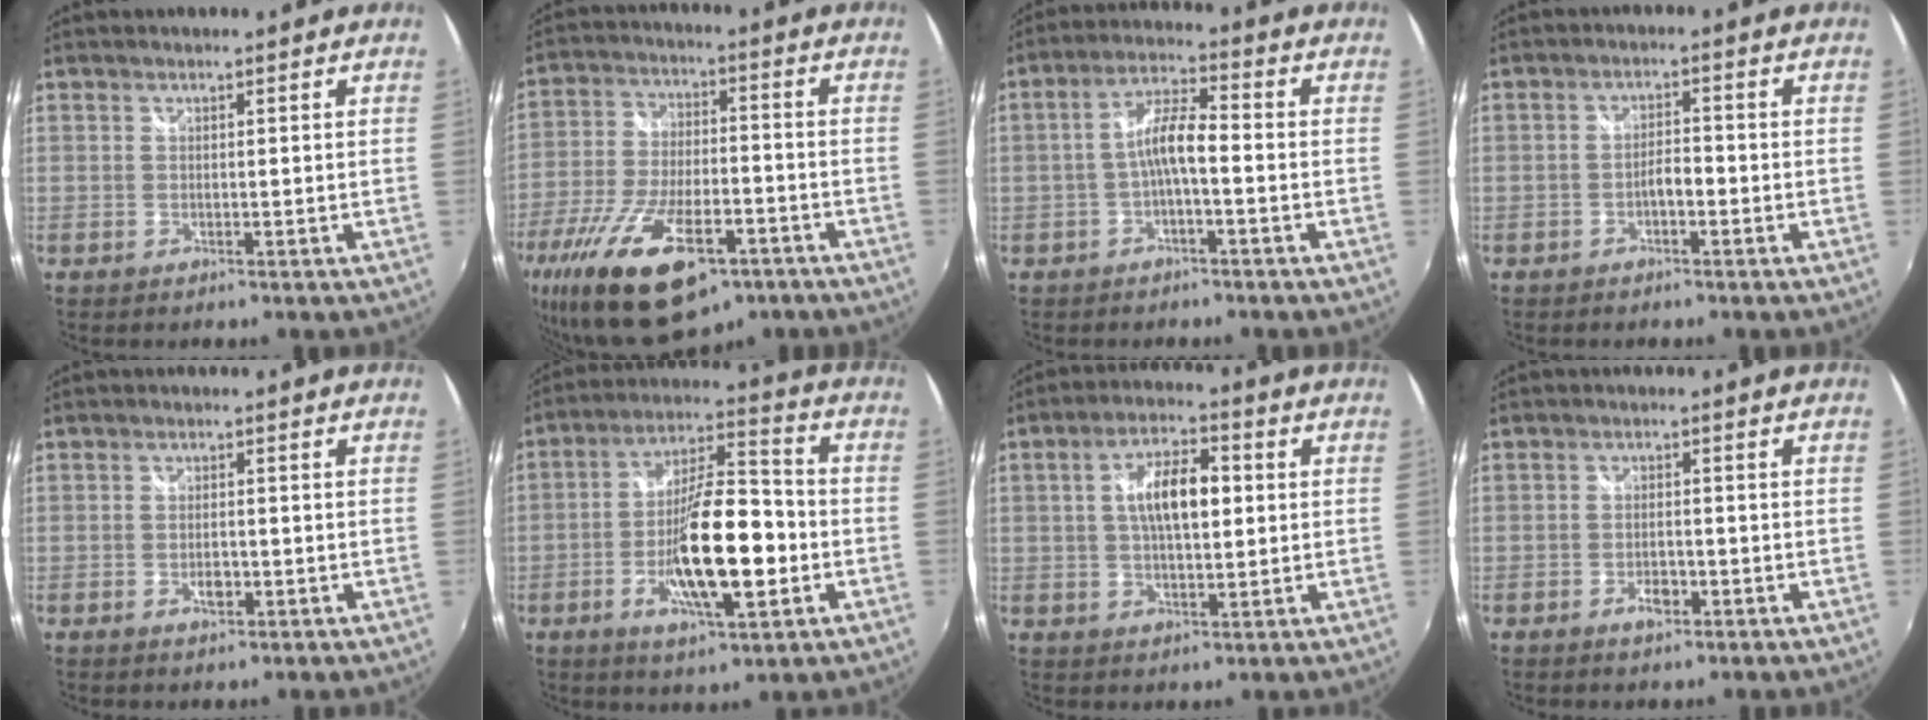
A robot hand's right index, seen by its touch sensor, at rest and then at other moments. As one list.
[{"total": 22.1, "force": [-13.1, 9.0, 15.3], "torque": [-0.312, -0.051, -0.216]}, {"total": 5.9, "force": [-1.8, 1.2, 5.5], "torque": [-0.114, 0.015, -0.034]}, {"total": 2.7, "force": [-1.6, 0.7, 2.1], "torque": [-0.044, 0.007, -0.028]}, {"total": 2.8, "force": [-1.0, 1.4, 2.2], "torque": [-0.039, -0.003, -0.017]}, {"total": 16.7, "force": [-4.3, 4.7, 15.4], "torque": [-0.278, 0.002, -0.074]}, {"total": 9.4, "force": [1.2, 4.1, 8.3], "torque": [-0.148, 0.015, 0.020]}, {"total": 3.3, "force": [-1.7, 1.6, 2.3], "torque": [-0.046, -0.002, -0.029]}]